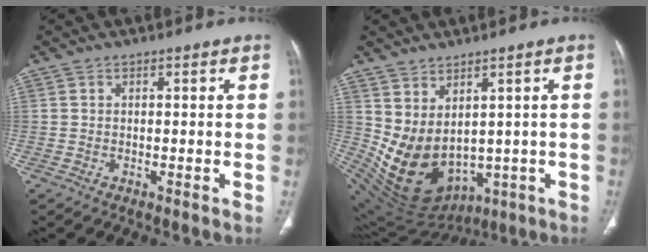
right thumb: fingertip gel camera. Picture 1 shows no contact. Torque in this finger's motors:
{"motor_torque": [-0.36, 1.62, 0.98, 0.89, 0.20]}